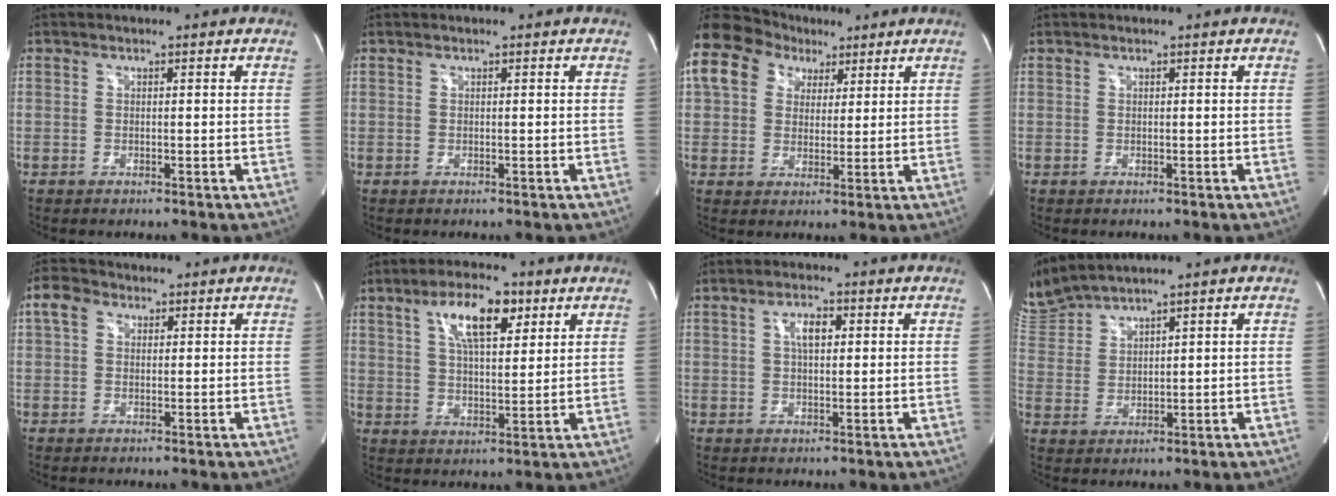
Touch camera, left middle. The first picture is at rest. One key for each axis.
{"total": 0.0}
{"total": 17.3, "fx": 8.5, "fy": 13.0, "fz": 7.7, "tx": -0.215, "ty": 0.080, "tz": 0.158}
{"total": 0.0}
{"total": 3.5, "fx": 1.3, "fy": 2.6, "fz": 2.0, "tx": -0.046, "ty": 0.018, "tz": 0.026}
{"total": 10.0, "fx": 4.8, "fy": 3.3, "fz": 8.1, "tx": -0.147, "ty": 0.011, "tz": 0.084}
{"total": 3.5, "fx": 0.9, "fy": 1.6, "fz": 3.0, "tx": -0.056, "ty": 0.008, "tz": 0.014}
{"total": 7.2, "fx": 7.0, "fy": -0.4, "fz": 1.4, "tx": -0.054, "ty": 0.010, "tz": 0.158}